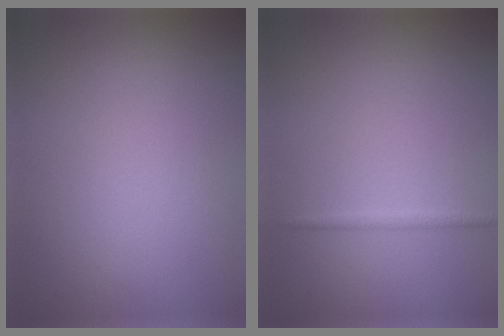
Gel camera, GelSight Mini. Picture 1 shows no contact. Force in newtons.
{"total": 0.7, "press": 0.7, "slide": 0.0}